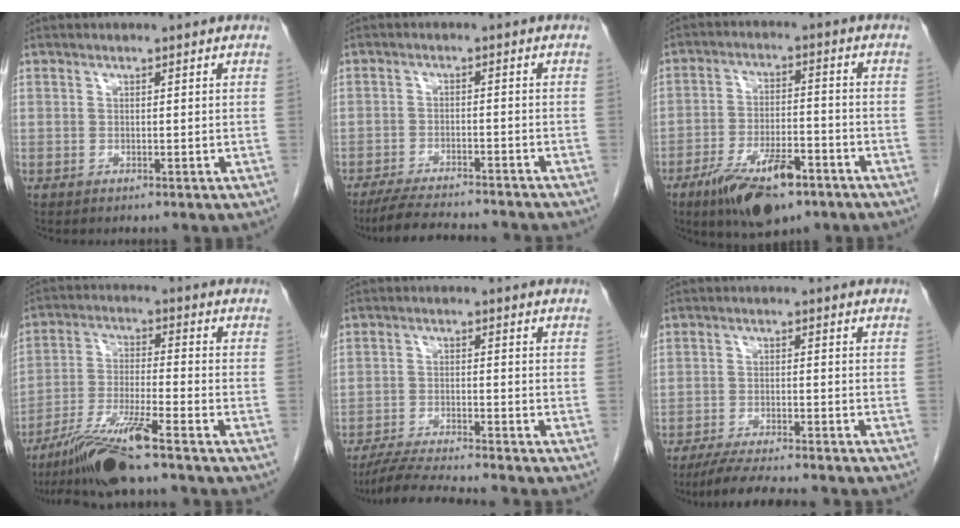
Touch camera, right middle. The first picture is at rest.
{"total": 12.1, "force": [-11.1, 1.1, 4.6], "torque": [-0.071, -0.010, -0.160]}
{"total": 11.8, "force": [-7.3, 3.8, 8.4], "torque": [-0.147, -0.009, -0.120]}
{"total": 10.5, "force": [-8.0, -0.3, 6.9], "torque": [-0.135, -0.027, -0.146]}
{"total": 8.8, "force": [-8.1, -0.7, 3.4], "torque": [-0.056, -0.018, -0.138]}
{"total": 10.7, "force": [-9.4, 0.6, 5.1], "torque": [-0.073, -0.021, -0.142]}